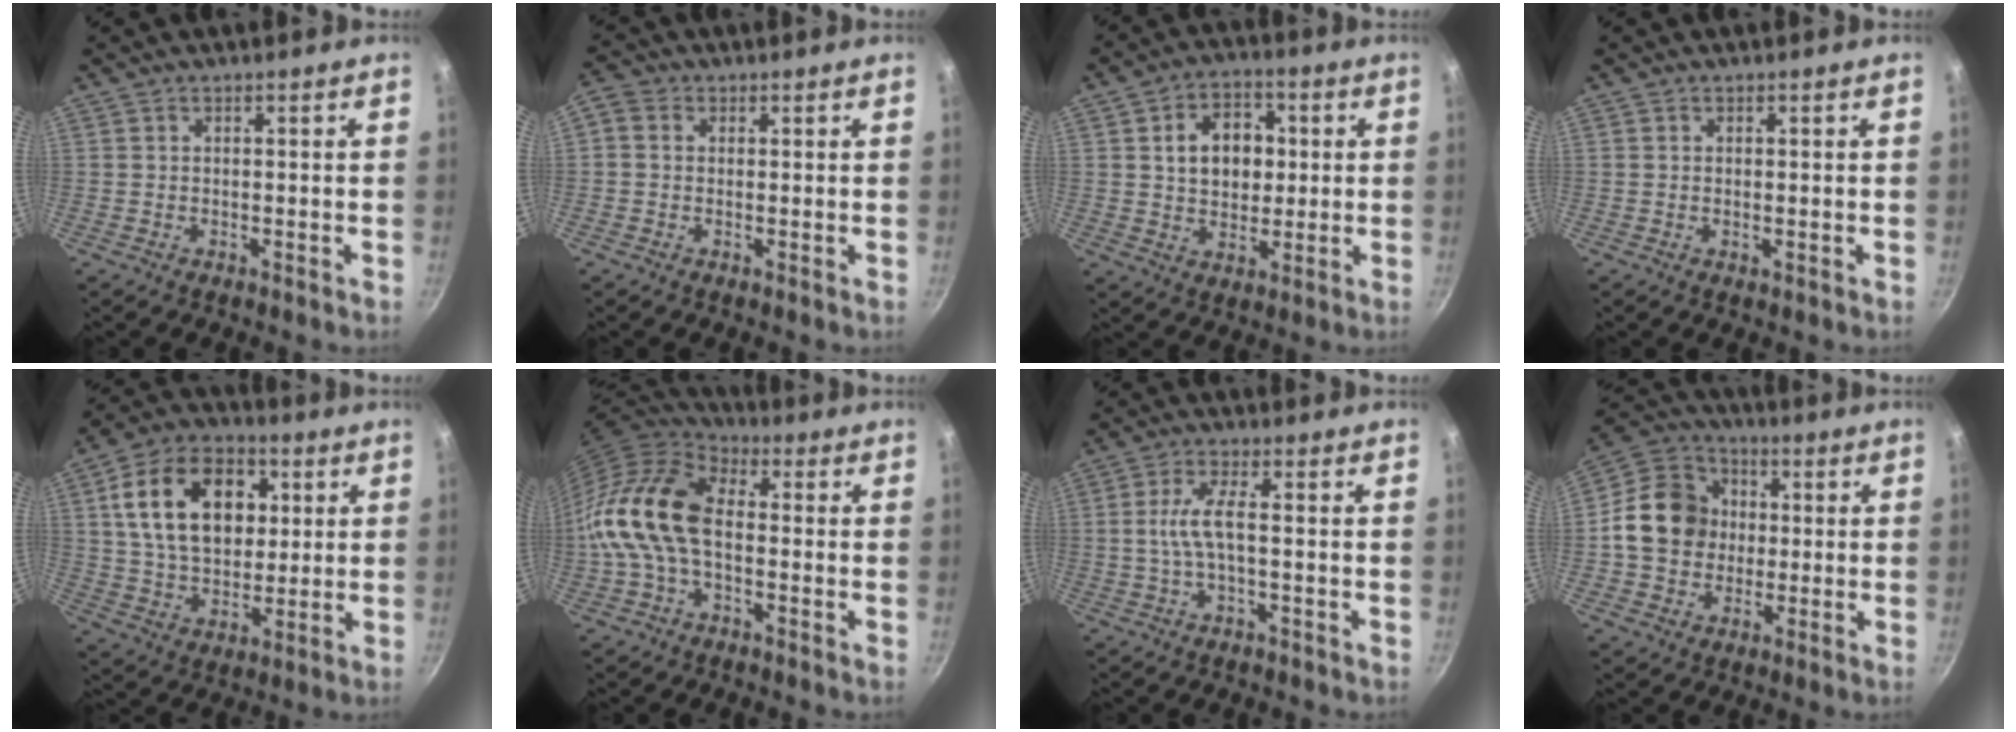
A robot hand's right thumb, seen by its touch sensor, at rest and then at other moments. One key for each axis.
{"total": 3.0, "fx": 0.1, "fy": 2.5, "fz": 1.7, "tx": -0.044, "ty": 0.014, "tz": -0.012}
{"total": 10.8, "fx": 1.8, "fy": 8.1, "fz": 7.0, "tx": -0.076, "ty": 0.007, "tz": 0.025}
{"total": 0.6, "fx": -0.1, "fy": 0.2, "fz": 0.6, "tx": -0.010, "ty": -0.001, "tz": -0.002}
{"total": 19.2, "fx": 4.6, "fy": 13.1, "fz": 13.3, "tx": -0.198, "ty": 0.006, "tz": 0.072}
{"total": 14.2, "fx": -1.7, "fy": 8.8, "fz": 11.1, "tx": -0.207, "ty": 0.038, "tz": -0.050}
{"total": 5.5, "fx": -0.7, "fy": 1.4, "fz": 5.3, "tx": -0.123, "ty": 0.016, "tz": -0.017}
{"total": 14.1, "fx": -0.1, "fy": 12.1, "fz": 7.3, "tx": -0.097, "ty": 0.026, "tz": -0.019}